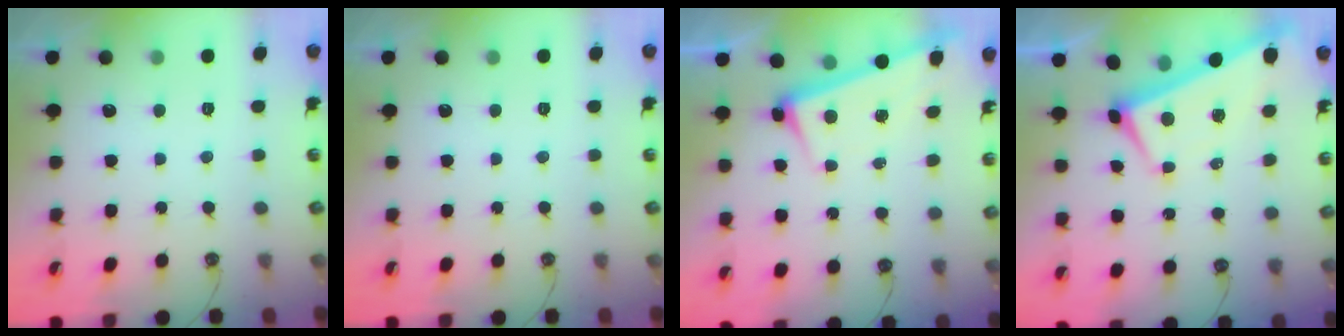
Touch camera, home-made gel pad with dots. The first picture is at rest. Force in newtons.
{"total": 0.0}
{"total": 2.6, "press": 2.5, "slide": 0.7}
{"total": 2.6, "press": 2.5, "slide": 0.6}